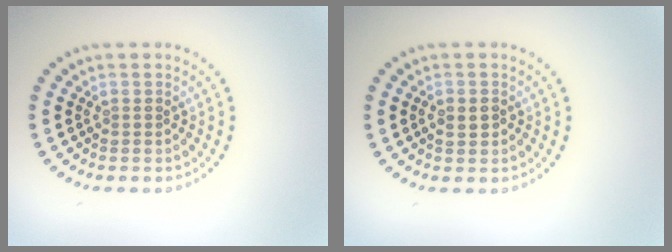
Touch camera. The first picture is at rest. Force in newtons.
{"total": 1.6, "press": 1.5, "slide": 0.3}